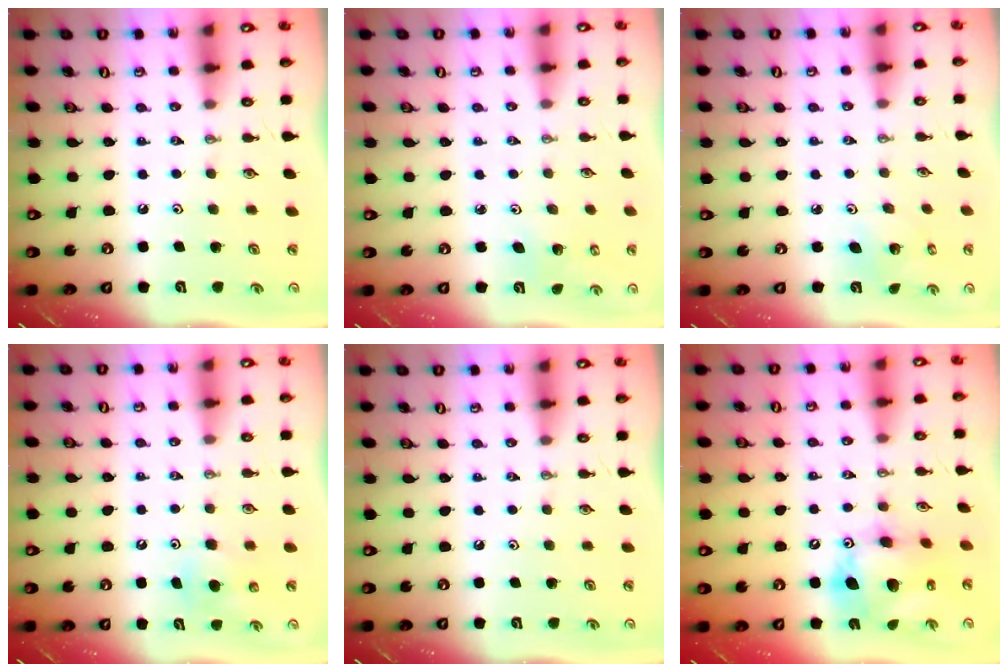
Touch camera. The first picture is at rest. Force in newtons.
{"total": 2.7, "press": 2.7, "slide": 0.4}
{"total": 3.8, "press": 3.8, "slide": 0.3}
{"total": 5.6, "press": 5.5, "slide": 1.1}
{"total": 0.0}
{"total": 14.7, "press": 14.6, "slide": 1.3}